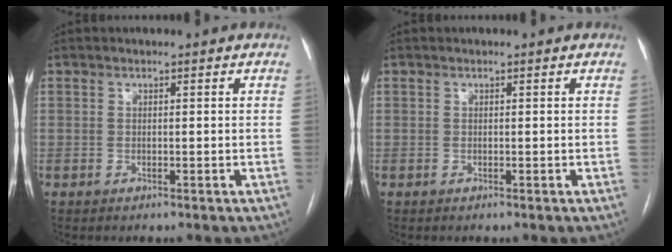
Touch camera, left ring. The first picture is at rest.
{"total": 0.0}